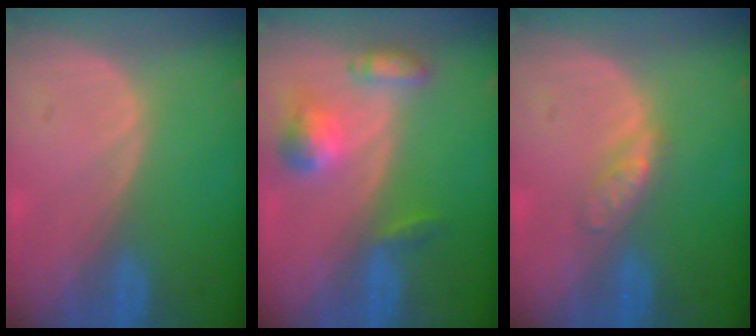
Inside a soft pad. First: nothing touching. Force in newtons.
{"total": 5.8, "press": 5.4, "slide": 2.3}
{"total": 2.7, "press": 2.7, "slide": 0.3}